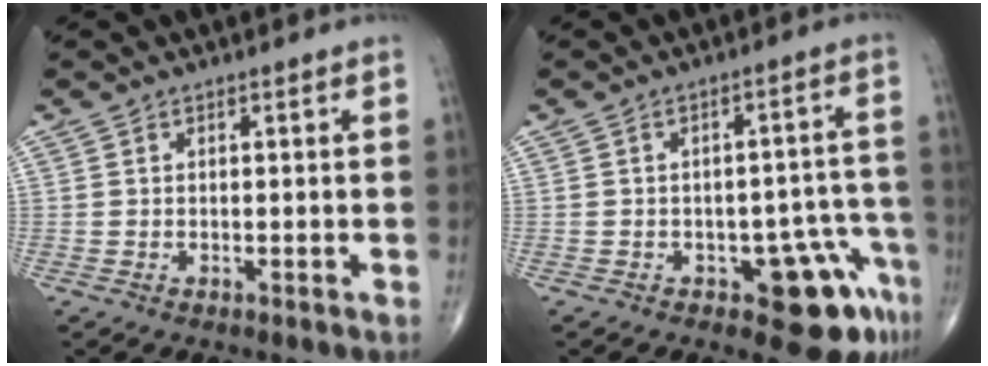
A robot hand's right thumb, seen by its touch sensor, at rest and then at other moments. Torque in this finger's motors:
{"motor_torque": [2.54, 2.46, 0.47, -0.68, 0.04]}